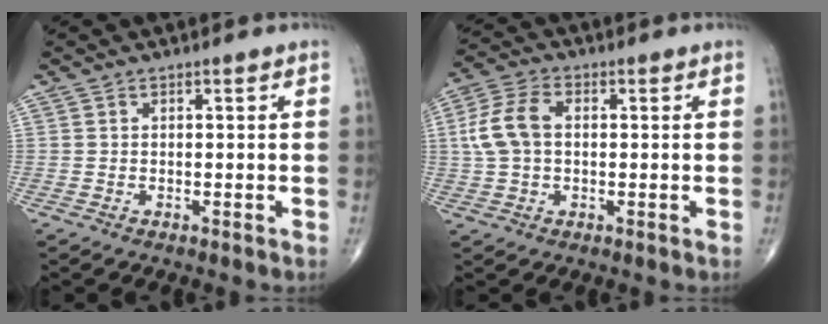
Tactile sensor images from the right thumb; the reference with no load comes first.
{"total": 8.3, "force": [0.7, 5.4, 6.3], "torque": [-0.137, 0.021, 0.012]}